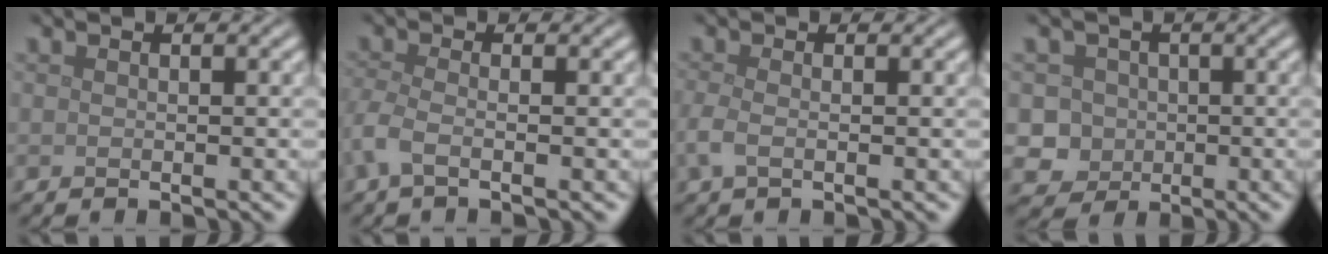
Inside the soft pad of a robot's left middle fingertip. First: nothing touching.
{"total": 2.2, "force": [-1.0, 0.6, 1.8], "torque": [-0.045, -0.009, -0.031]}
{"total": 1.9, "force": [-0.6, 0.9, 1.6], "torque": [-0.045, -0.004, -0.018]}
{"total": 3.8, "force": [-0.2, 3.7, 0.9], "torque": [0.005, 0.014, -0.017]}